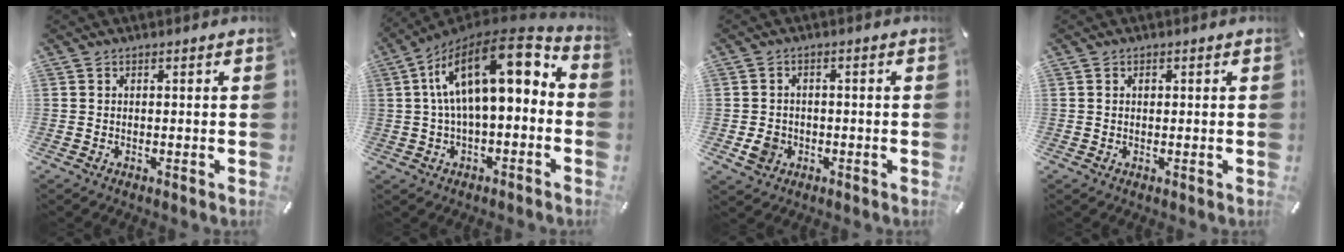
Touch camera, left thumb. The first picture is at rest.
{"total": 18.7, "force": [4.7, 8.4, 16.0], "torque": [-0.280, -0.026, 0.070]}
{"total": 4.4, "force": [-1.2, 3.9, 1.7], "torque": [-0.034, -0.001, -0.025]}
{"total": 1.1, "force": [0.3, 0.7, 0.7], "torque": [-0.016, 0.002, 0.005]}